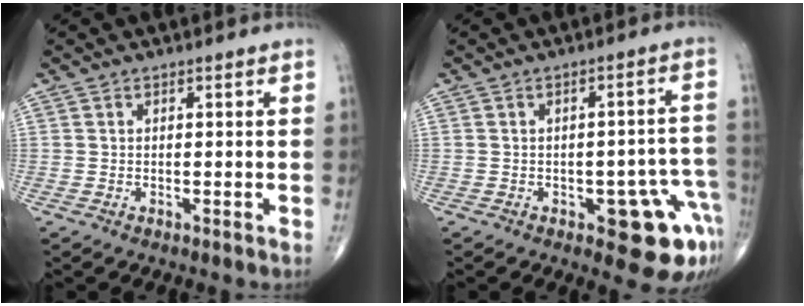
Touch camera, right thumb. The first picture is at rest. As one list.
[{"total": 11.2, "force": [-4.9, 4.7, 8.9], "torque": [-0.065, 0.029, -0.053]}]